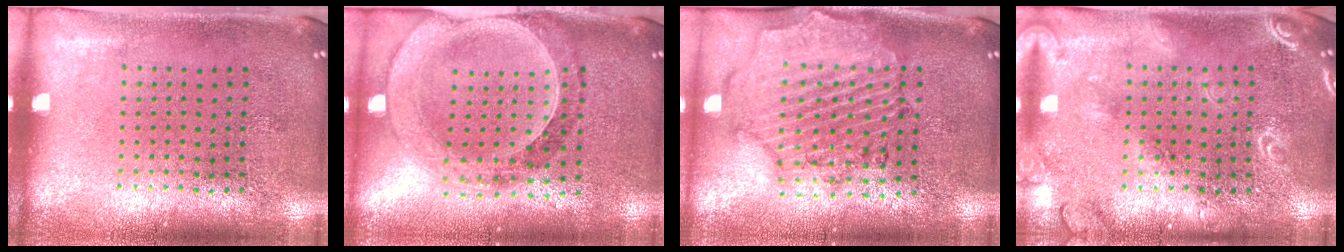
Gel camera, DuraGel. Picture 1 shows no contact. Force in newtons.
{"total": 1.6, "press": 1.5, "slide": 0.3}
{"total": 1.6, "press": 1.6, "slide": 0.4}
{"total": 1.8, "press": 1.7, "slide": 0.2}